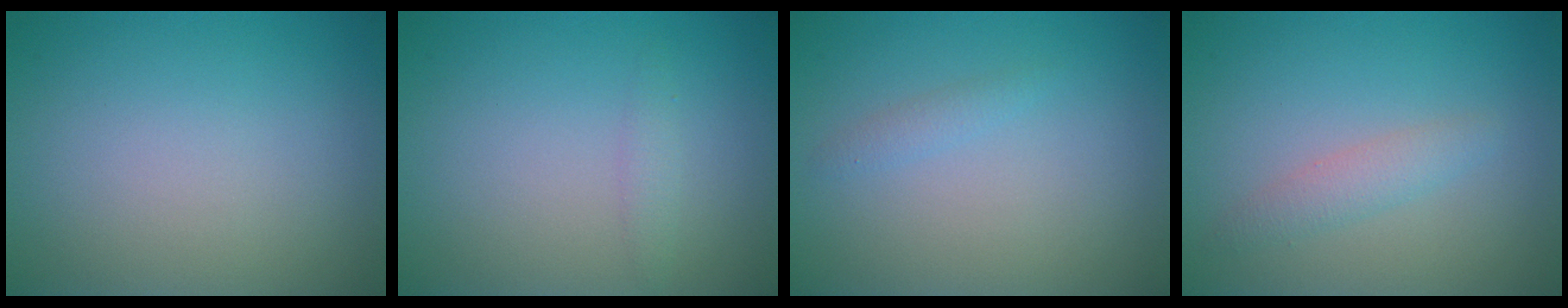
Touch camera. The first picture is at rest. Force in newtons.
{"total": 1.0, "press": 1.0, "slide": 0.0}
{"total": 0.9, "press": 0.9, "slide": 0.0}
{"total": 1.7, "press": 1.7, "slide": 0.1}